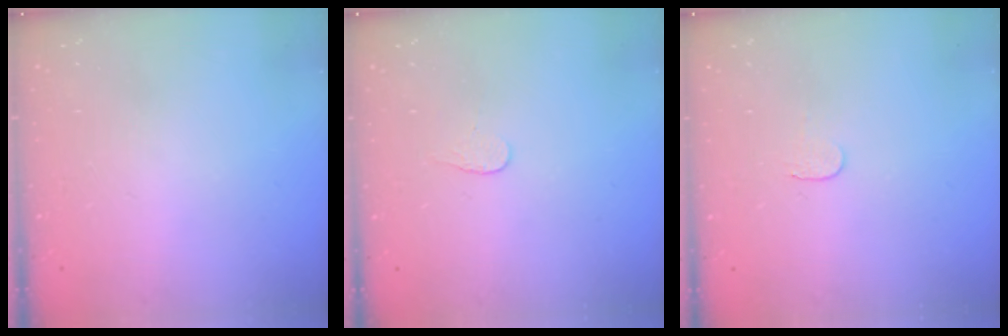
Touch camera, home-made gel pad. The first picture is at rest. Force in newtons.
{"total": 3.4, "press": 3.4, "slide": 0.4}
{"total": 3.7, "press": 3.7, "slide": 0.4}